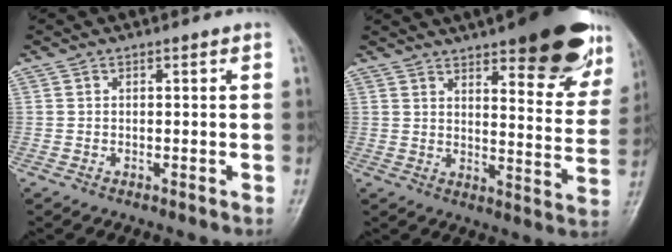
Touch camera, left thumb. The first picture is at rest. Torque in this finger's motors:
{"motor_torque": [0.68, 0.64, 1.46, -1.31, 0.10]}